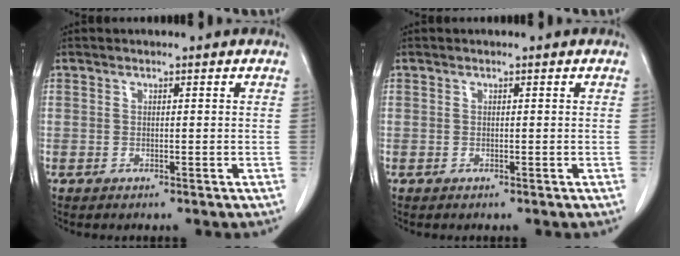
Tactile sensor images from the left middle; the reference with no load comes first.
{"total": 0.0}